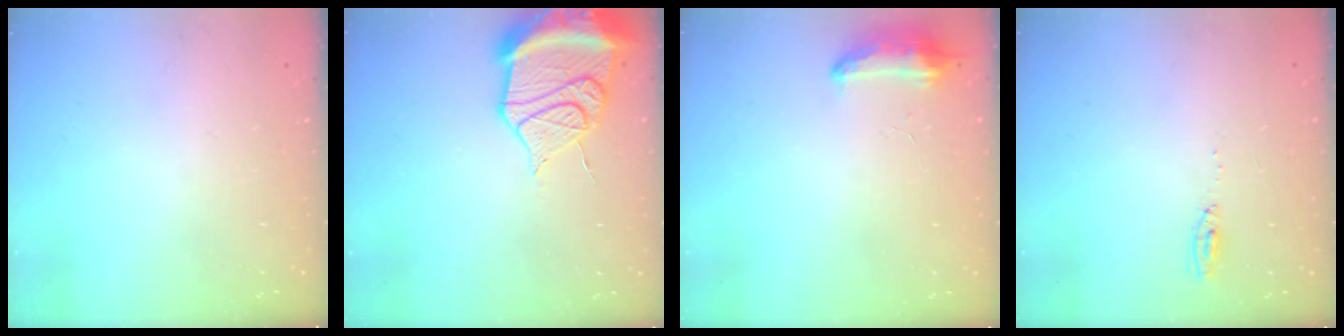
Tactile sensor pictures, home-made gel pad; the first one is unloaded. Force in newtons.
{"total": 18.2, "press": 17.9, "slide": 3.3}
{"total": 8.4, "press": 8.4, "slide": 0.4}
{"total": 3.6, "press": 3.4, "slide": 1.1}